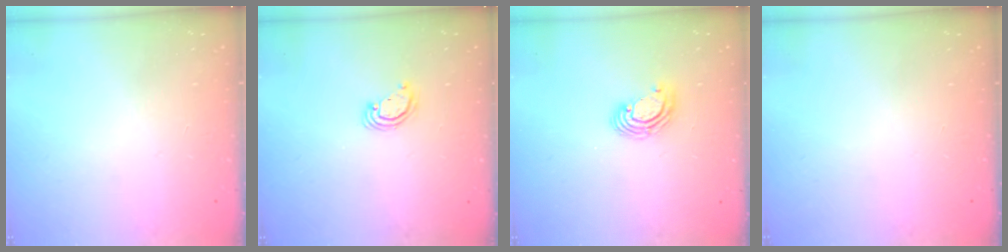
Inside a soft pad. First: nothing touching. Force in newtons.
{"total": 2.7, "press": 2.7, "slide": 0.2}
{"total": 4.5, "press": 4.5, "slide": 0.3}
{"total": 0.0}